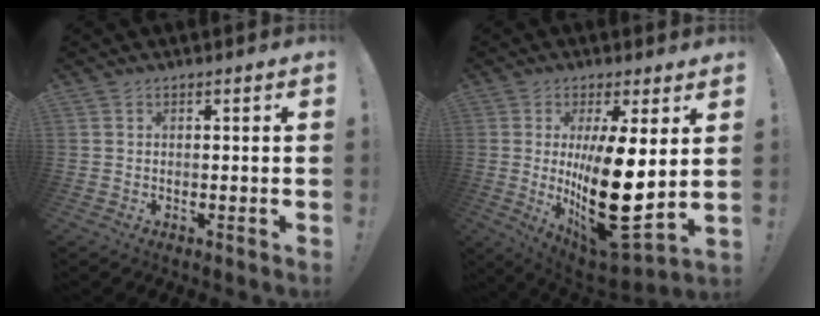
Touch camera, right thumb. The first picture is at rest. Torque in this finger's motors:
{"motor_torque": [1.87, 3.14, 2.37, -0.13, 0.74]}